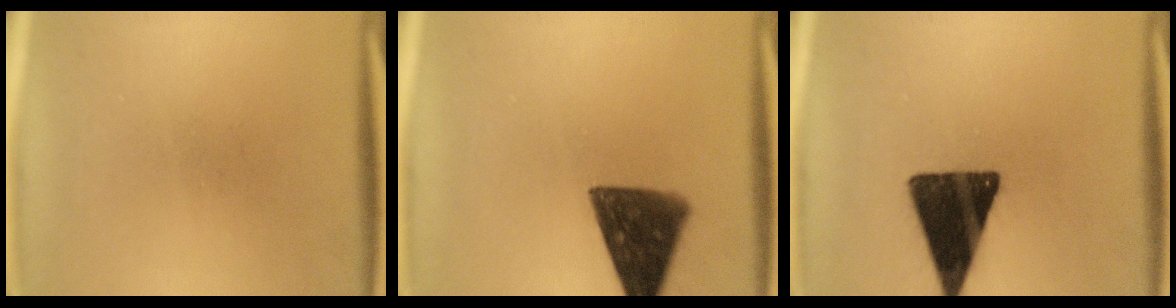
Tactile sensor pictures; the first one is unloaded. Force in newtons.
{"total": 12.2}
{"total": 16.5}